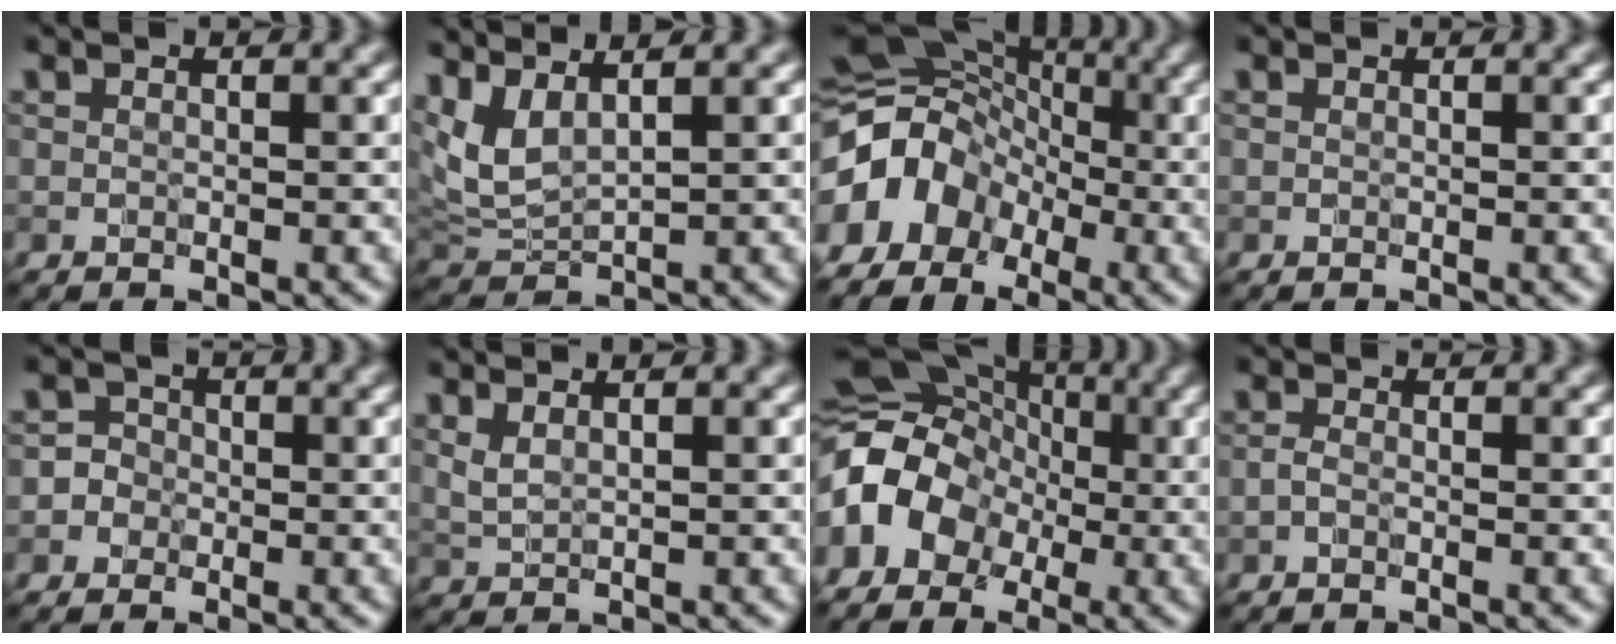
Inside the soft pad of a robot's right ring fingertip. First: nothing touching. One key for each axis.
{"total": 4.2, "fx": 2.6, "fy": 1.4, "fz": 2.9, "tx": -0.083, "ty": 0.002, "tz": 0.060}
{"total": 7.5, "fx": -2.5, "fy": 5.9, "fz": 3.9, "tx": -0.057, "ty": 0.010, "tz": -0.053}
{"total": 0.0}
{"total": 2.8, "fx": -1.0, "fy": 2.6, "fz": 0.2, "tx": 0.032, "ty": 0.009, "tz": -0.039}
{"total": 2.0, "fx": 1.5, "fy": 0.5, "fz": 1.2, "tx": -0.020, "ty": 0.000, "tz": 0.027}
{"total": 9.5, "fx": -1.7, "fy": 7.8, "fz": 5.1, "tx": -0.072, "ty": -0.006, "tz": -0.046}
{"total": 0.6, "fx": -0.4, "fy": 0.2, "fz": 0.4, "tx": -0.009, "ty": 0.000, "tz": -0.011}